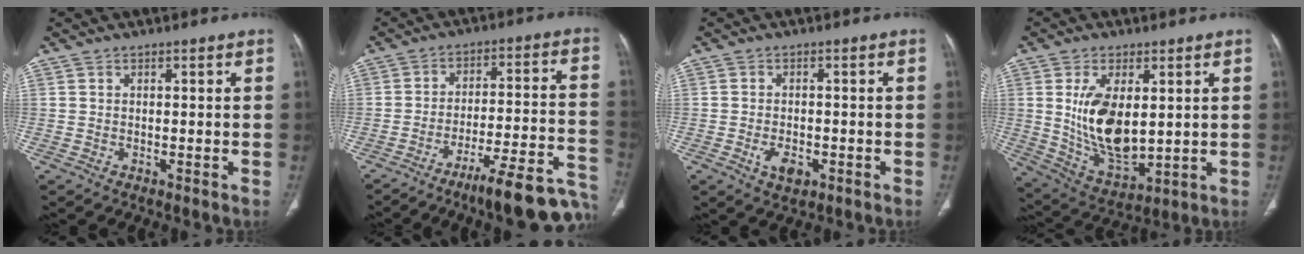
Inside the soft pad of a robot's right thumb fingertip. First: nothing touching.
{"total": 18.2, "force": [-11.8, 3.7, 13.3], "torque": [-0.144, 0.083, -0.172]}
{"total": 4.0, "force": [-1.7, 2.3, 2.8], "torque": [-0.047, 0.003, -0.023]}
{"total": 13.9, "force": [2.0, 7.3, 11.7], "torque": [-0.201, -0.022, 0.056]}